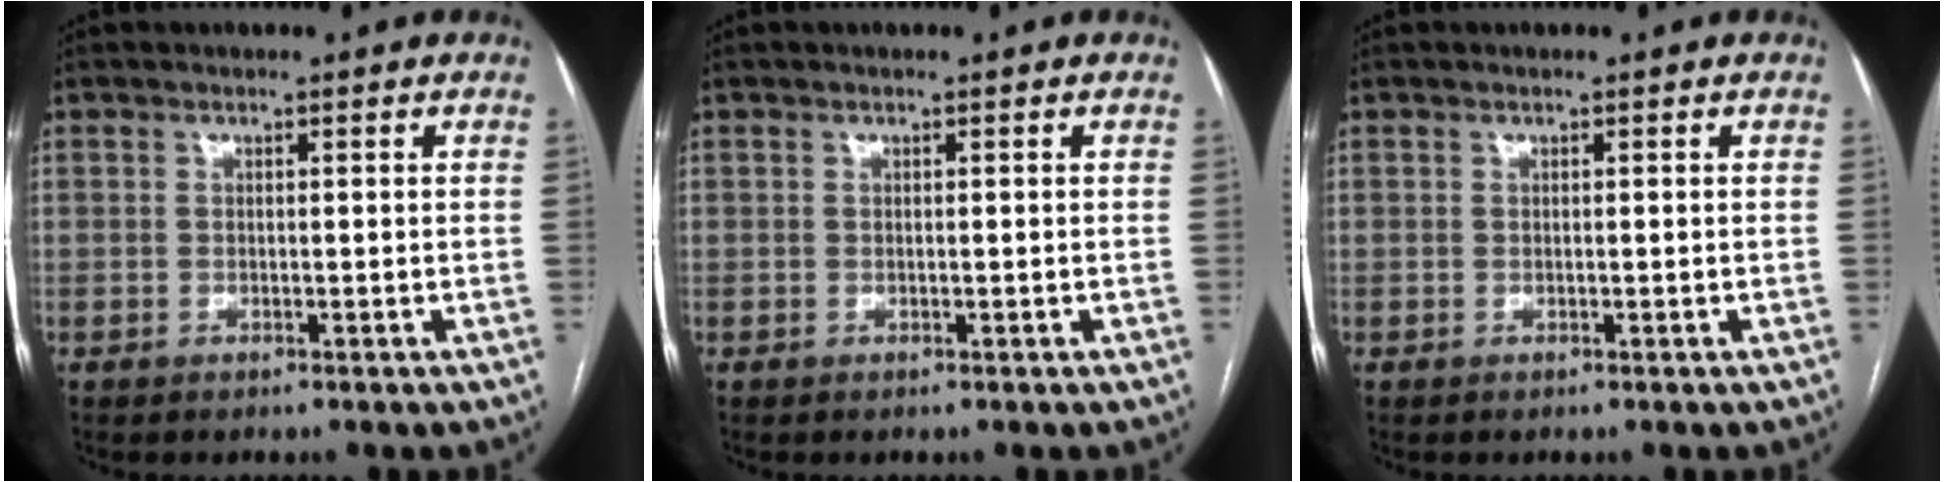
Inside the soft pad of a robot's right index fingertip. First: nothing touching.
{"total": 0.0}
{"total": 0.0}